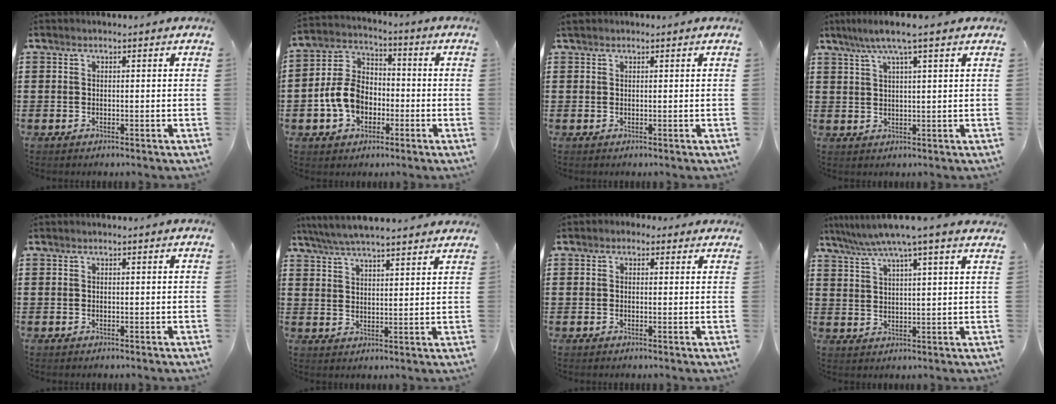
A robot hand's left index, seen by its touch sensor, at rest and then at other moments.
{"total": 8.8, "force": [-2.3, 6.8, 5.2], "torque": [-0.139, 0.016, -0.049]}
{"total": 0.8, "force": [0.5, 0.4, 0.4], "torque": [-0.009, 0.004, 0.010]}
{"total": 5.0, "force": [3.2, 0.0, 3.8], "torque": [-0.082, 0.000, 0.054]}
{"total": 0.0}
{"total": 5.2, "force": [4.8, 0.2, 1.9], "torque": [-0.051, -0.018, 0.086]}
{"total": 1.2, "force": [0.4, 1.0, 0.4], "torque": [-0.011, 0.008, 0.007]}
{"total": 6.5, "force": [5.2, -0.5, 3.9], "torque": [-0.091, -0.021, 0.087]}